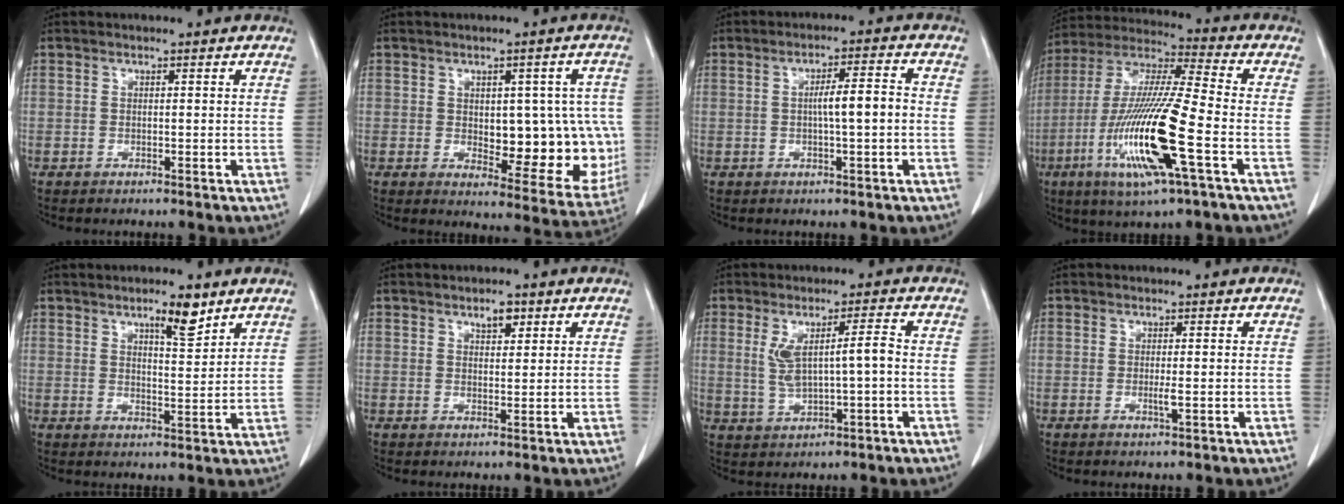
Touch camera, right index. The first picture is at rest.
{"total": 13.7, "force": [-0.8, 6.5, 12.1], "torque": [-0.139, 0.009, 0.009]}
{"total": 4.9, "force": [-0.4, 0.3, 4.9], "torque": [-0.083, 0.010, -0.005]}
{"total": 18.5, "force": [-6.0, 1.0, 17.5], "torque": [-0.365, -0.022, -0.115]}
{"total": 5.5, "force": [3.8, 1.1, 3.8], "torque": [-0.063, -0.002, 0.059]}
{"total": 2.6, "force": [1.6, 1.1, 1.7], "torque": [-0.028, -0.001, 0.026]}
{"total": 5.9, "force": [0.3, 0.9, 5.8], "torque": [-0.111, 0.011, 0.014]}
{"total": 1.2, "force": [-0.3, 0.0, 1.2], "torque": [-0.023, -0.004, -0.005]}